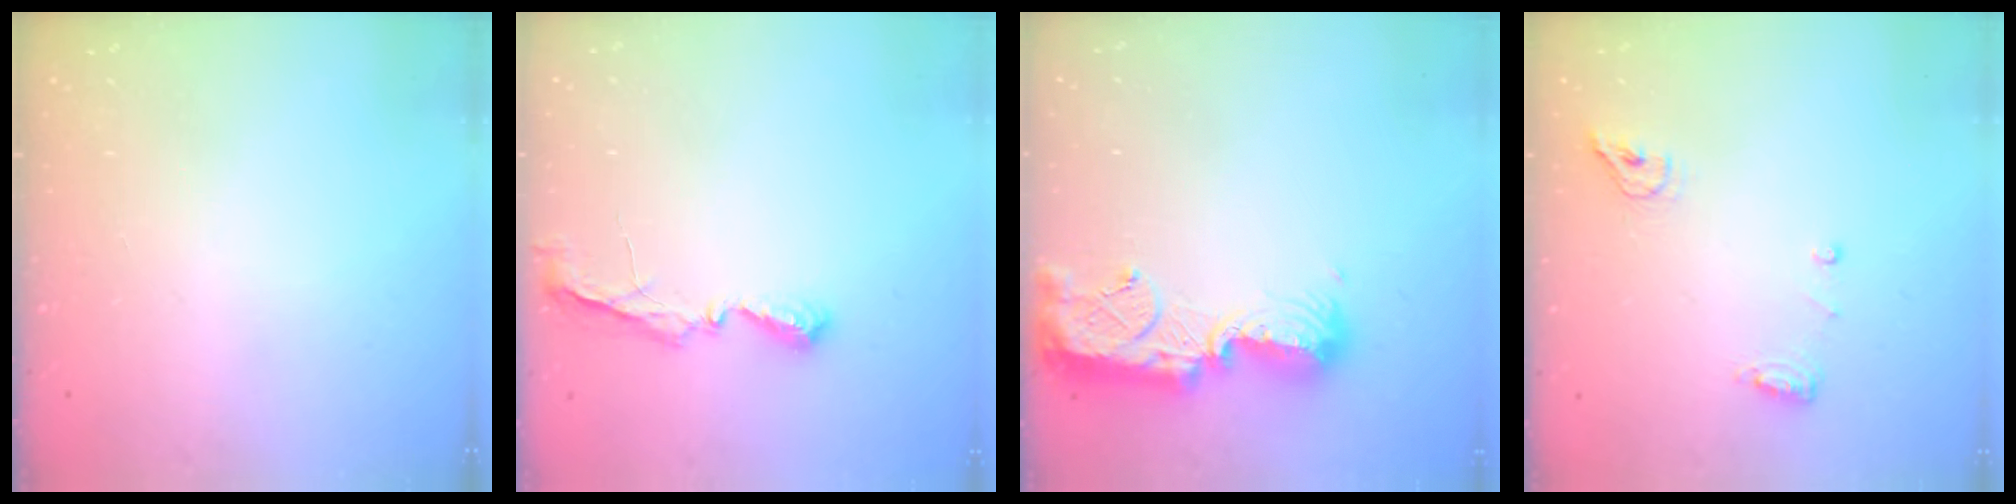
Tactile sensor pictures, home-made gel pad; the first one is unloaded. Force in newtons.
{"total": 5.8, "press": 5.8, "slide": 0.3}
{"total": 13.1, "press": 13.1, "slide": 0.8}
{"total": 8.1, "press": 7.2, "slide": 3.7}